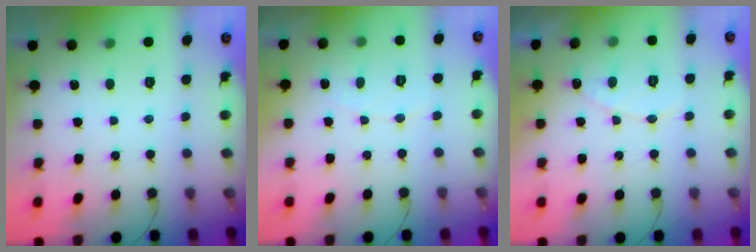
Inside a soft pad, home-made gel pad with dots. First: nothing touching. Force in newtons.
{"total": 3.3, "press": 3.3, "slide": 0.4}
{"total": 7.2, "press": 7.2, "slide": 0.5}